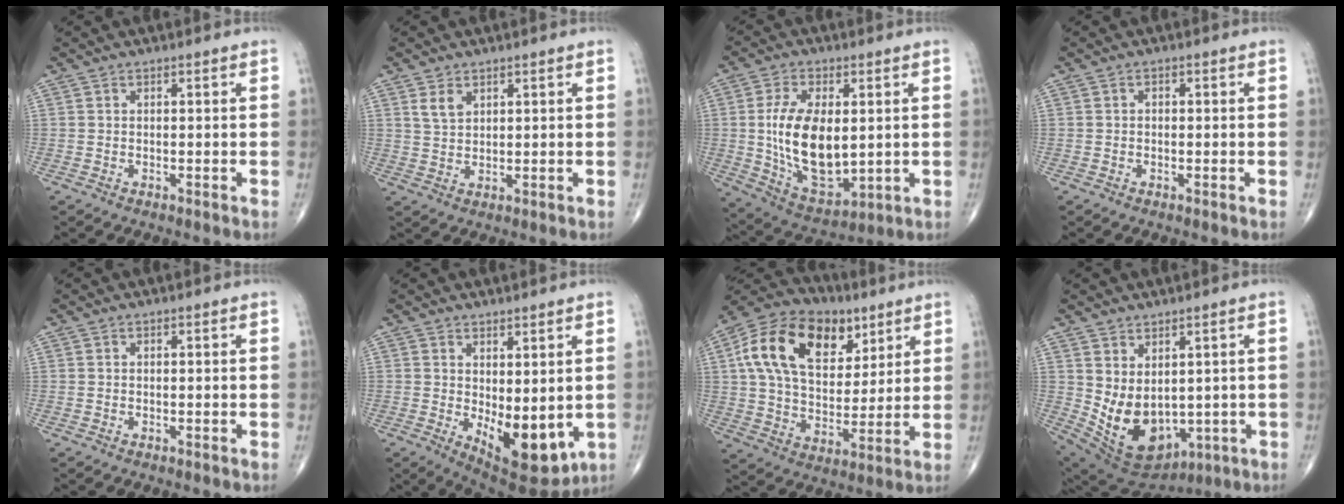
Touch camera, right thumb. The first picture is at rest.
{"total": 3.2, "force": [1.7, 1.9, 1.8], "torque": [-0.029, -0.007, 0.039]}
{"total": 16.3, "force": [0.9, 8.7, 13.8], "torque": [-0.240, -0.018, 0.031]}
{"total": 0.6, "force": [-0.1, 0.5, 0.3], "torque": [0.001, 0.003, -0.006]}
{"total": 0.0}
{"total": 11.5, "force": [-1.3, 5.3, 10.1], "torque": [-0.121, -0.024, 0.002]}
{"total": 21.9, "force": [8.5, 14.1, 14.5], "torque": [-0.232, -0.004, 0.142]}
{"total": 13.1, "force": [0.2, 8.7, 9.8], "torque": [-0.157, -0.017, 0.044]}